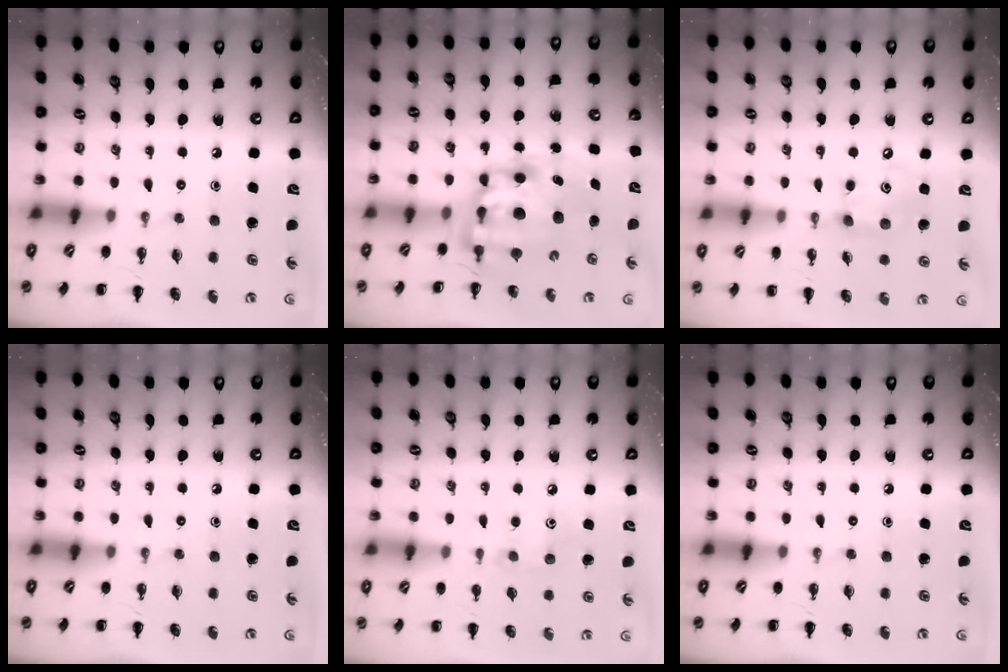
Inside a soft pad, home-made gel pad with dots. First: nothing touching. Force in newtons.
{"total": 9.8, "press": 9.5, "slide": 2.5}
{"total": 6.7, "press": 6.7, "slide": 0.7}
{"total": 0.0}
{"total": 5.8, "press": 5.7, "slide": 1.1}
{"total": 0.0}